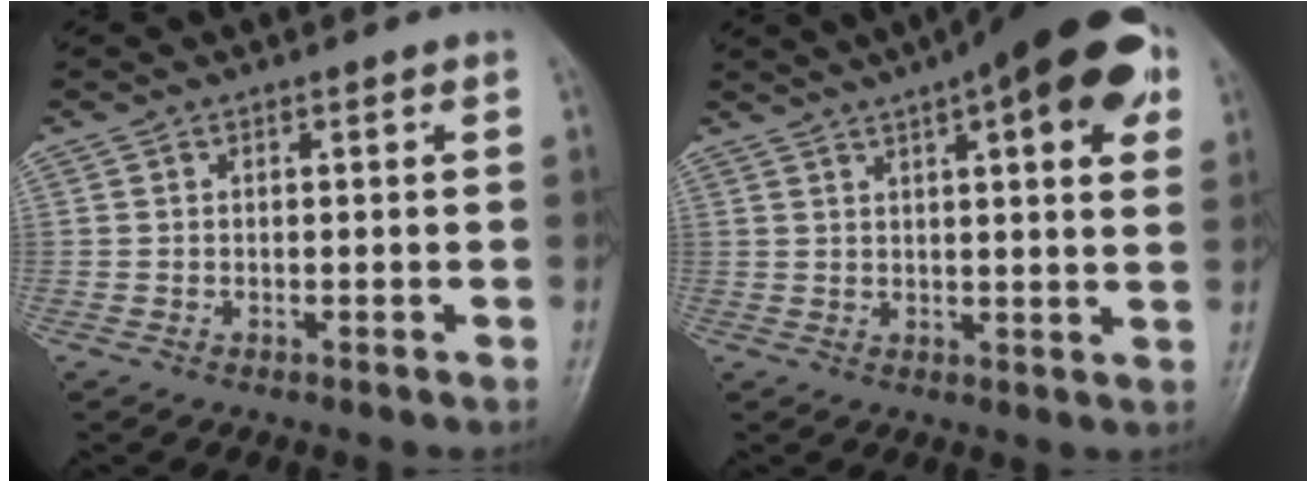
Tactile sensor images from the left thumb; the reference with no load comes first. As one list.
[{"total": 19.5, "force": [9.5, 5.7, 16.0], "torque": [-0.207, 0.007, 0.127]}]